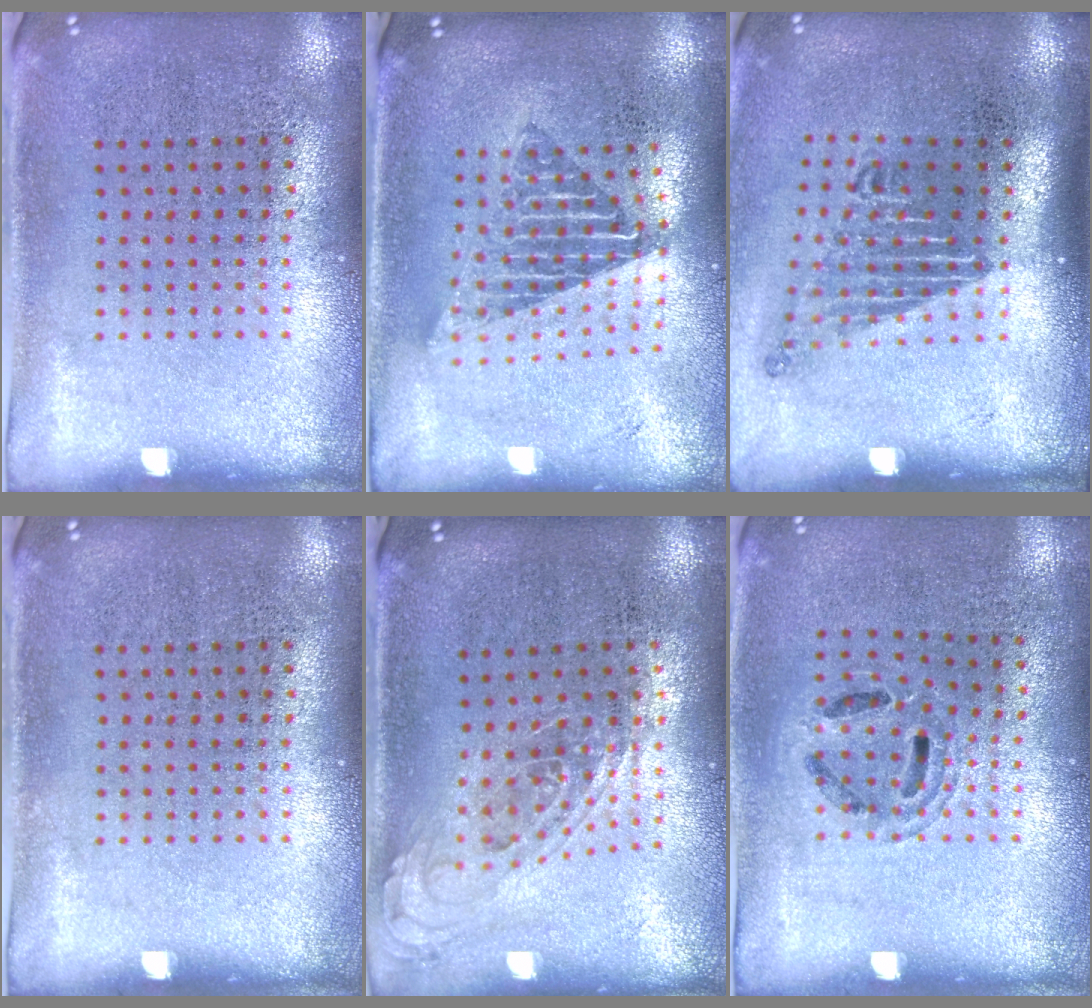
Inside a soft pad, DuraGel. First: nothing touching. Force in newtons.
{"total": 1.7, "press": 1.4, "slide": 1.0}
{"total": 1.7, "press": 1.2, "slide": 1.3}
{"total": 0.0}
{"total": 0.7, "press": 0.7, "slide": 0.2}
{"total": 0.9, "press": 0.9, "slide": 0.1}